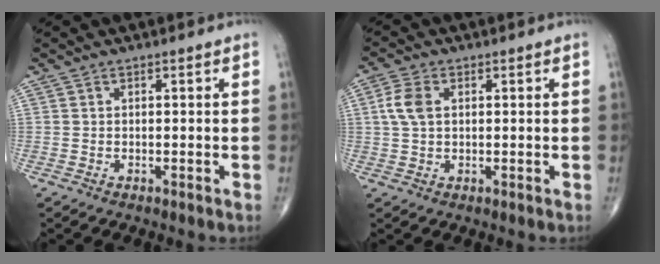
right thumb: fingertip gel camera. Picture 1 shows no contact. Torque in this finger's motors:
{"motor_torque": [-0.21, 0.37, 0.42, 0.15, 0.02]}